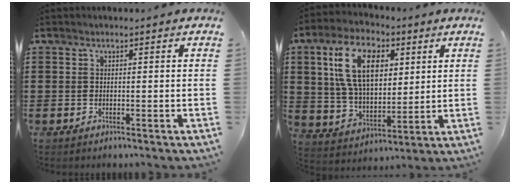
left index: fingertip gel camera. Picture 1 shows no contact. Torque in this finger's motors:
{"motor_torque": [2.14, 0.00, 1.05, 0.17]}